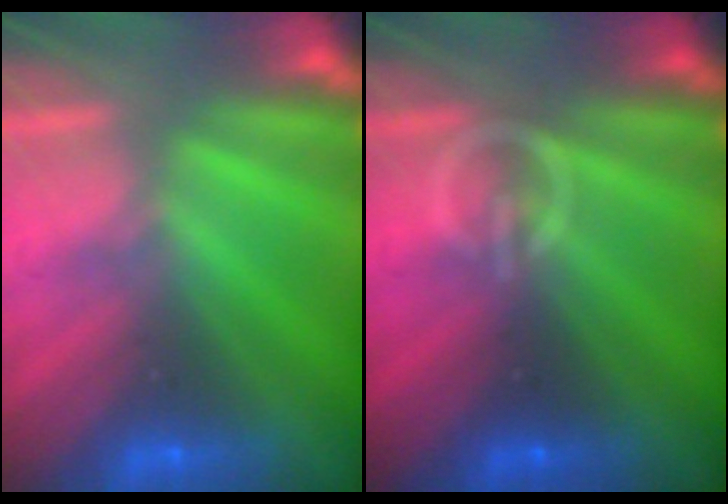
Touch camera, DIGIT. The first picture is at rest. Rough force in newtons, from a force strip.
{"total": 3.4}